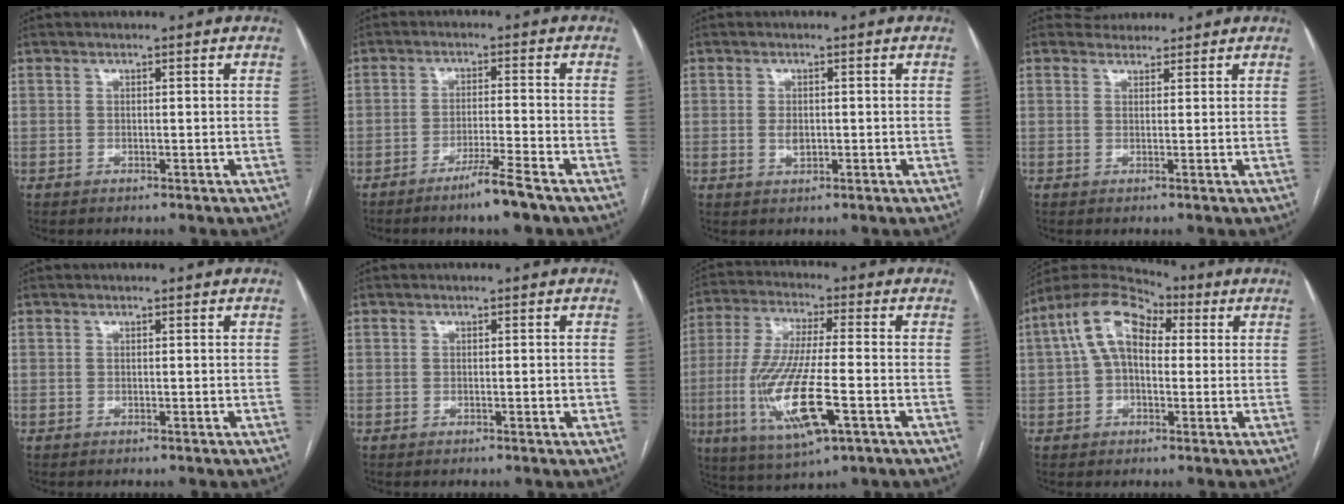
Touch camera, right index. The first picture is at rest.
{"total": 5.6, "force": [-4.0, -0.5, 3.8], "torque": [-0.067, -0.010, -0.074]}
{"total": 1.9, "force": [-0.1, 1.1, 1.5], "torque": [-0.028, 0.001, 0.000]}
{"total": 1.9, "force": [1.7, 0.8, -0.4], "torque": [0.003, 0.014, 0.025]}
{"total": 0.0}
{"total": 0.9, "force": [-0.2, 0.2, 0.8], "torque": [-0.014, -0.001, -0.003]}
{"total": 15.2, "force": [-4.5, 2.4, 14.3], "torque": [-0.299, -0.023, -0.077]}
{"total": 11.2, "force": [2.6, 6.5, 8.8], "torque": [-0.178, 0.056, 0.040]}